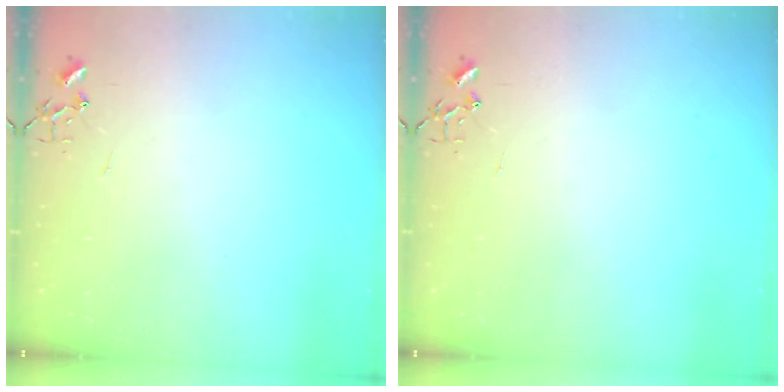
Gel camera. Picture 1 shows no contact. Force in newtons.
{"total": 0.0}